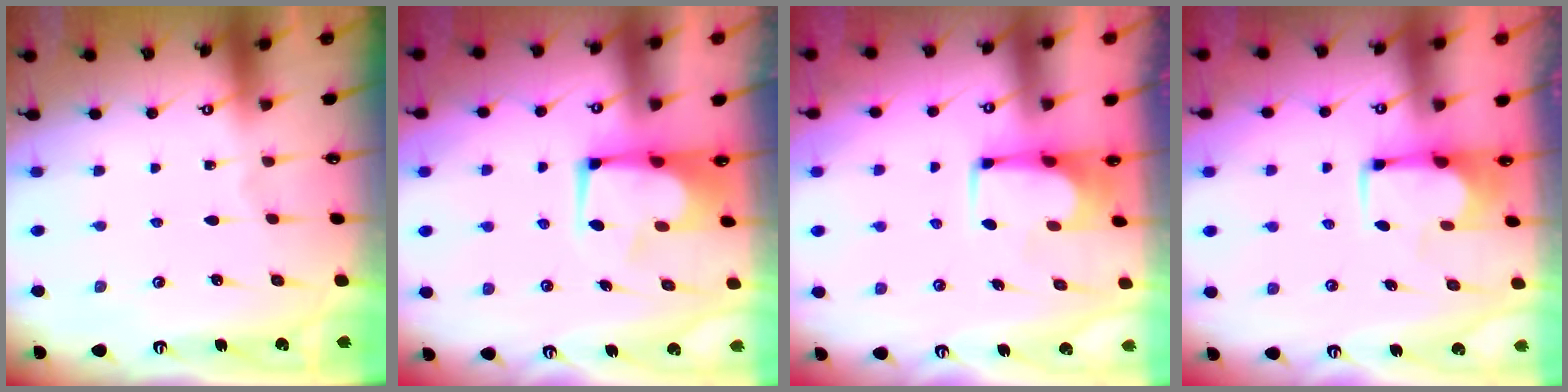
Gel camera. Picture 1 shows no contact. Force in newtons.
{"total": 2.6, "press": 2.5, "slide": 0.6}
{"total": 1.7, "press": 1.6, "slide": 0.3}
{"total": 1.7, "press": 1.5, "slide": 0.8}